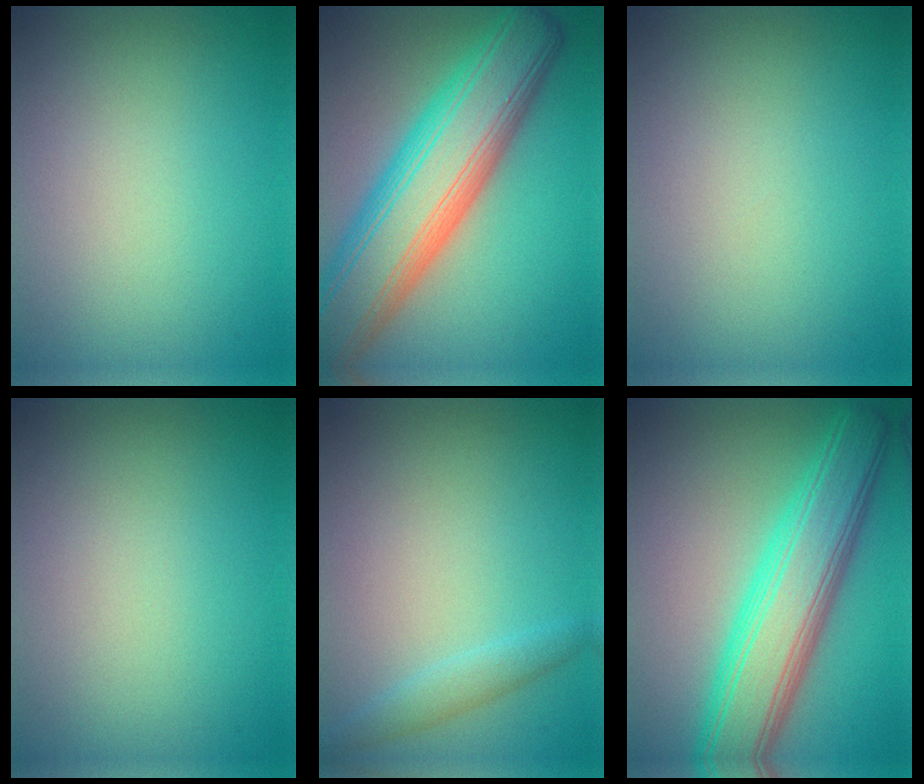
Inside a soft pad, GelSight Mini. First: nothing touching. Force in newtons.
{"total": 12.8, "press": 12.7, "slide": 0.8}
{"total": 0.0}
{"total": 0.0}
{"total": 1.6, "press": 1.6, "slide": 0.1}
{"total": 8.7, "press": 8.7, "slide": 0.4}